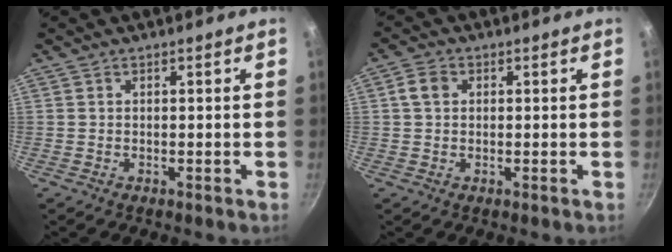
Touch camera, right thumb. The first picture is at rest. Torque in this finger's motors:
{"motor_torque": [-0.11, 0.39, 0.10, 0.40, -0.04]}